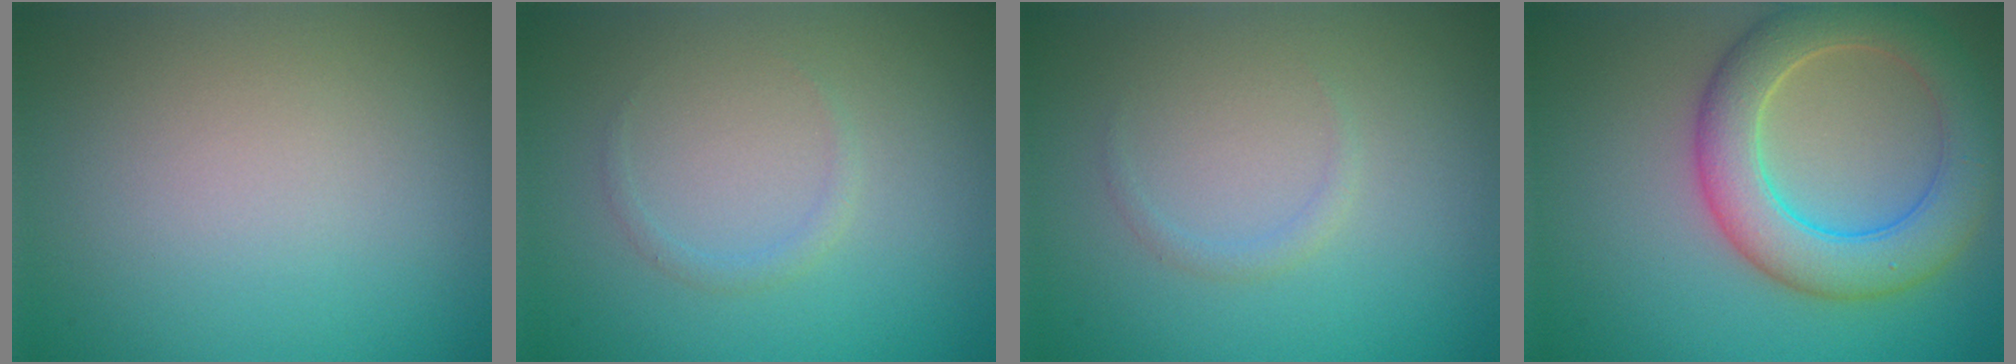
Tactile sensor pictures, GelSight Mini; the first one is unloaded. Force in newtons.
{"total": 0.8, "press": 0.8, "slide": 0.0}
{"total": 0.7, "press": 0.7, "slide": 0.1}
{"total": 6.8, "press": 6.8, "slide": 0.4}